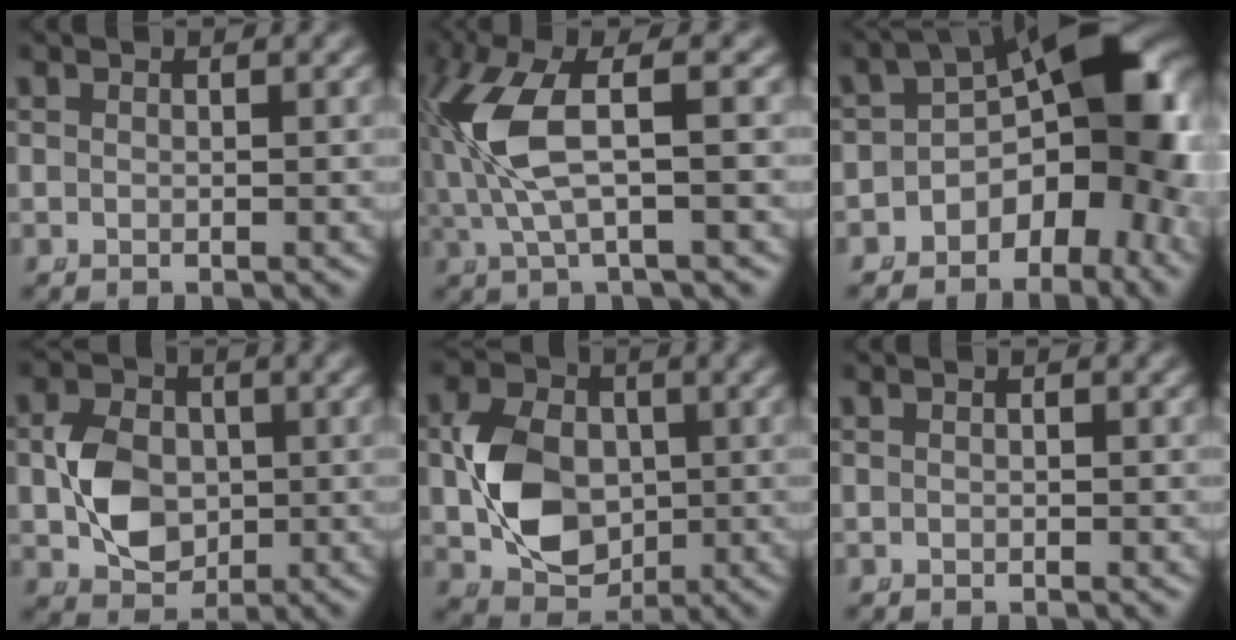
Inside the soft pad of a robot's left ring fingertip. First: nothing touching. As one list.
[{"total": 7.8, "force": [0.7, 3.8, 6.7], "torque": [-0.157, 0.004, 0.016]}, {"total": 13.2, "force": [-1.1, 7.6, 10.8], "torque": [-0.150, -0.012, -0.017]}, {"total": 5.1, "force": [-0.5, 3.8, 3.3], "torque": [-0.053, -0.013, -0.003]}, {"total": 7.3, "force": [-0.5, 5.5, 4.7], "torque": [-0.077, -0.014, -0.006]}, {"total": 0.0}]